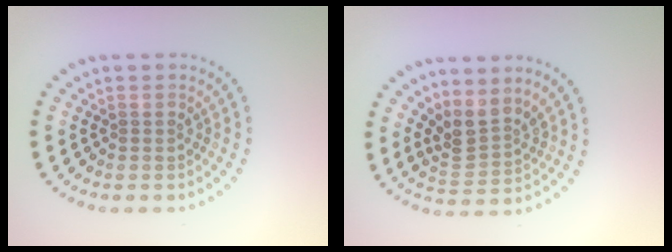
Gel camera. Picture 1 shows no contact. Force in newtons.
{"total": 2.9, "press": 2.1, "slide": 2.0}